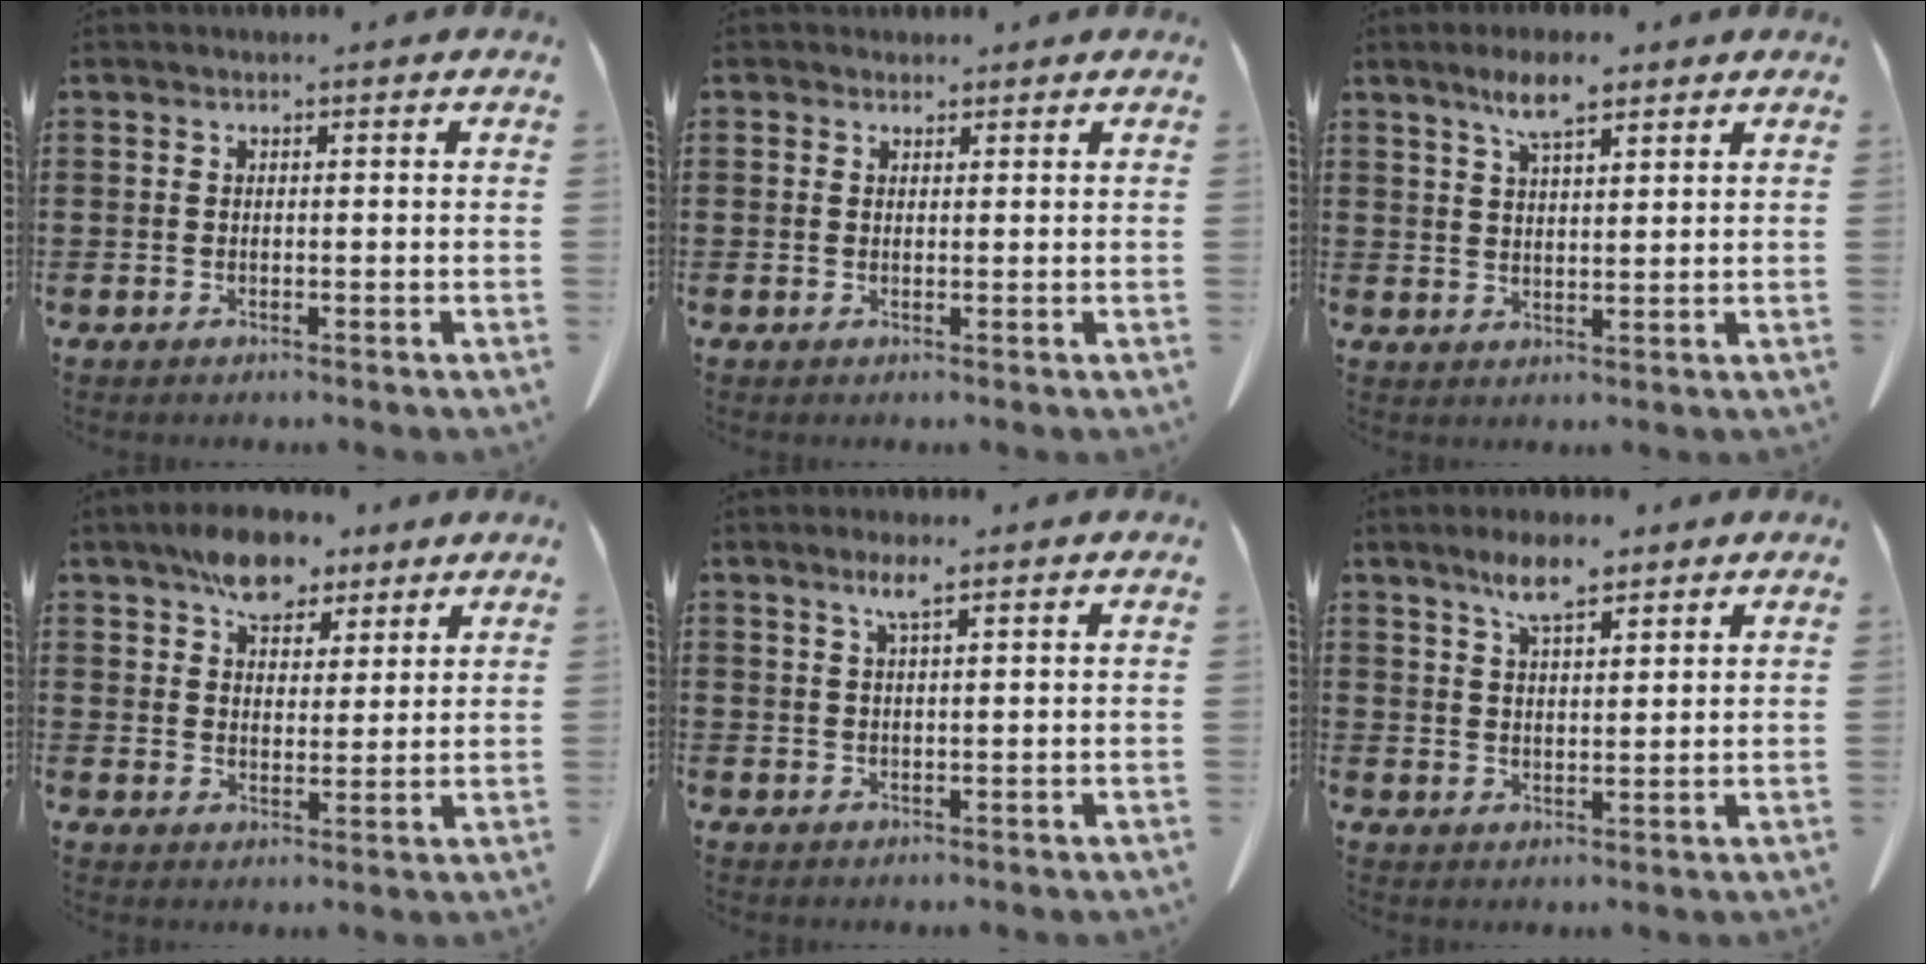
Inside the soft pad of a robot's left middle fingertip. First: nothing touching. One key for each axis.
{"total": 1.3, "fx": 1.1, "fy": 0.8, "fz": 0.1, "tx": 0.002, "ty": 0.000, "tz": 0.020}
{"total": 5.8, "fx": 3.9, "fy": 1.3, "fz": 4.1, "tx": -0.087, "ty": 0.002, "tz": 0.068}
{"total": 7.8, "fx": 6.0, "fy": 3.8, "fz": 3.2, "tx": -0.066, "ty": -0.006, "tz": 0.110}
{"total": 3.0, "fx": 2.0, "fy": 0.3, "fz": 2.2, "tx": -0.048, "ty": 0.003, "tz": 0.034}
{"total": 6.3, "fx": 4.5, "fy": 1.6, "fz": 4.1, "tx": -0.089, "ty": -0.001, "tz": 0.080}